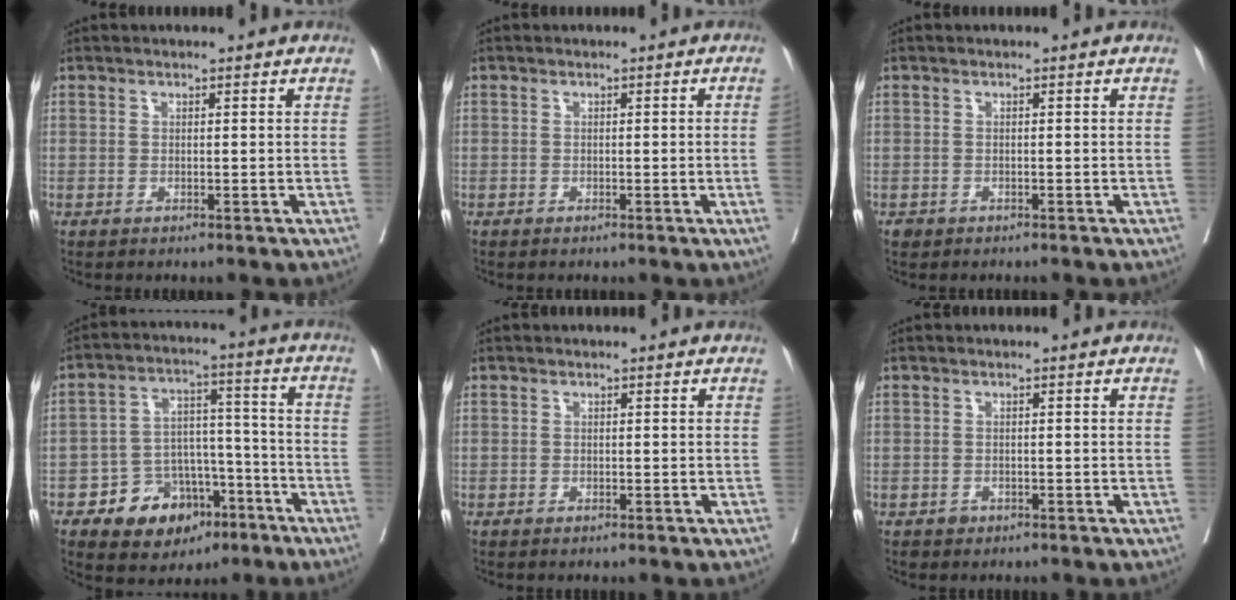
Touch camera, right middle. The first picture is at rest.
{"total": 1.3, "force": [-0.2, -0.4, 1.3], "torque": [-0.017, 0.000, -0.003]}
{"total": 0.8, "force": [-0.6, 0.5, 0.1], "torque": [-0.006, 0.002, -0.010]}
{"total": 11.3, "force": [-6.3, 7.3, 5.9], "torque": [-0.081, 0.028, -0.094]}
{"total": 0.0}
{"total": 0.9, "force": [-0.6, 0.7, 0.0], "torque": [0.000, 0.003, -0.009]}